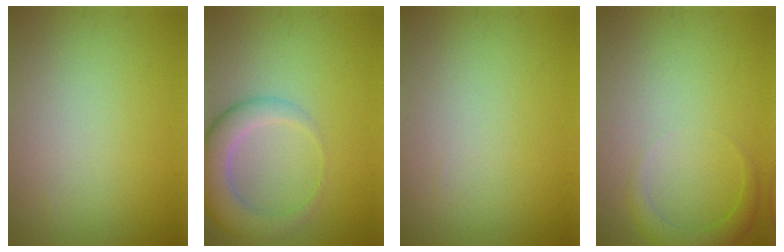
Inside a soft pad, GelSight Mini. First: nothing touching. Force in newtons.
{"total": 4.9, "press": 4.9, "slide": 0.5}
{"total": 0.0}
{"total": 2.2, "press": 2.2, "slide": 0.2}